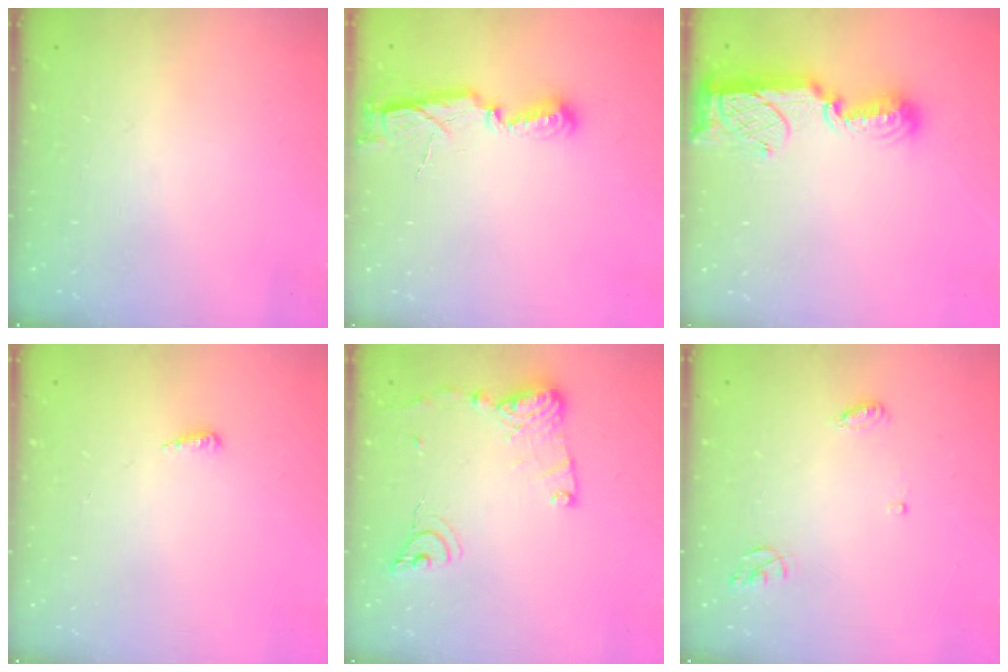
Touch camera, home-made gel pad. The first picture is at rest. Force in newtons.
{"total": 6.7, "press": 6.7, "slide": 0.8}
{"total": 12.8, "press": 11.4, "slide": 5.9}
{"total": 4.1, "press": 4.0, "slide": 0.8}
{"total": 12.7, "press": 12.6, "slide": 1.4}
{"total": 5.1, "press": 5.1, "slide": 0.4}